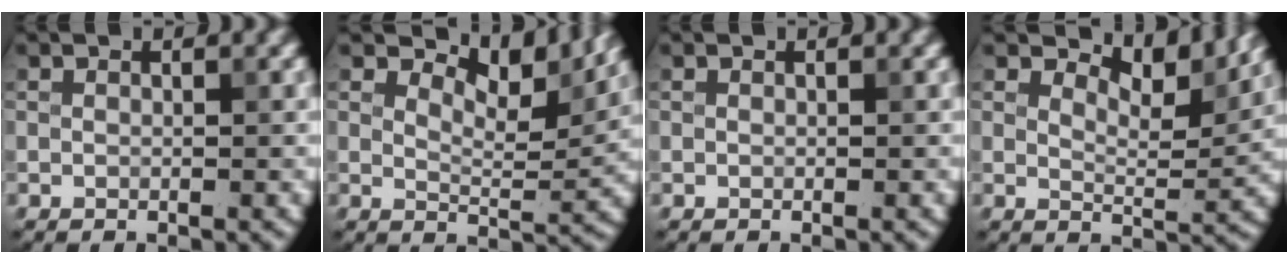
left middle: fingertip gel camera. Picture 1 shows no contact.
{"total": 7.3, "force": [5.6, 2.5, 4.0], "torque": [-0.061, 0.004, 0.077]}
{"total": 0.0}
{"total": 6.2, "force": [5.1, 1.7, 3.0], "torque": [-0.048, 0.002, 0.070]}